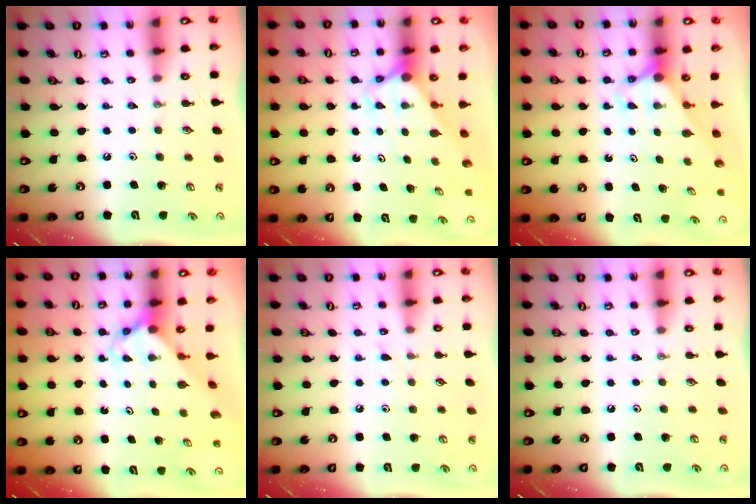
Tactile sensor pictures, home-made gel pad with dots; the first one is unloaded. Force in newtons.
{"total": 2.7, "press": 2.7, "slide": 0.0}
{"total": 2.9, "press": 2.9, "slide": 0.0}
{"total": 3.6, "press": 3.6, "slide": 0.4}
{"total": 4.2, "press": 4.2, "slide": 0.4}
{"total": 0.0}